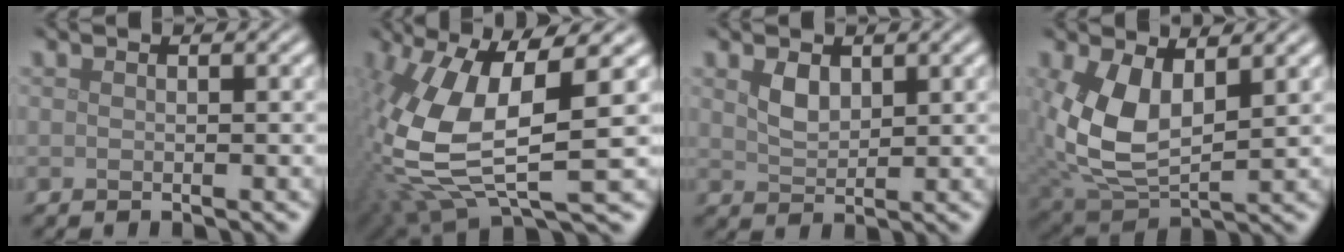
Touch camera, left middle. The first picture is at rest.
{"total": 11.4, "force": [0.7, 4.7, 10.3], "torque": [-0.241, -0.023, 0.018]}
{"total": 2.1, "force": [1.1, 1.2, 1.3], "torque": [-0.029, -0.002, 0.026]}
{"total": 7.4, "force": [1.4, 4.2, 5.9], "torque": [-0.145, -0.006, 0.031]}